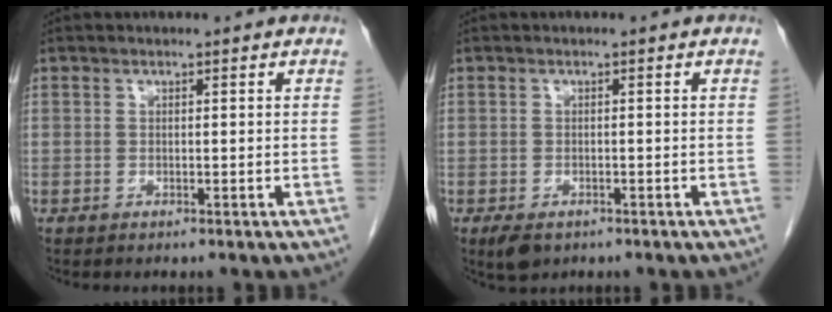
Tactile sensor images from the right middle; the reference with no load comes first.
{"total": 2.8, "force": [-1.7, 1.5, 1.5], "torque": [-0.029, -0.005, -0.021]}